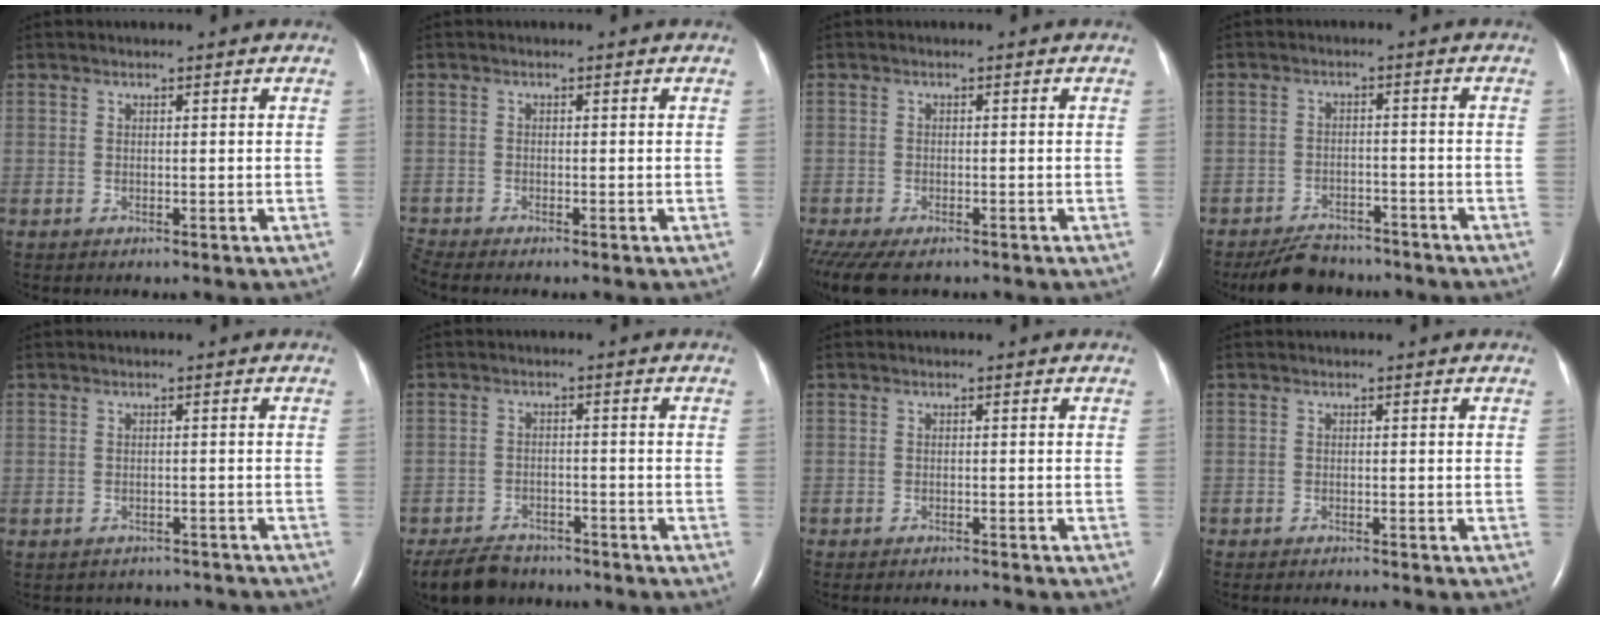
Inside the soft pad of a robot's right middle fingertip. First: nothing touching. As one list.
[{"total": 1.3, "force": [-1.2, -0.4, 0.1], "torque": [-0.009, -0.005, -0.026]}, {"total": 9.0, "force": [-6.8, 3.5, 4.9], "torque": [-0.107, -0.013, -0.102]}, {"total": 7.3, "force": [-6.5, 2.6, 2.0], "torque": [-0.037, -0.010, -0.104]}, {"total": 7.6, "force": [-7.2, 2.4, 0.7], "torque": [-0.013, 0.008, -0.076]}, {"total": 7.6, "force": [-6.6, 3.0, 2.3], "torque": [-0.044, -0.013, -0.107]}, {"total": 4.4, "force": [-4.2, -0.2, 1.0], "torque": [-0.010, -0.011, -0.060]}, {"total": 4.9, "force": [-4.5, 0.1, 1.9], "torque": [-0.020, -0.010, -0.064]}]